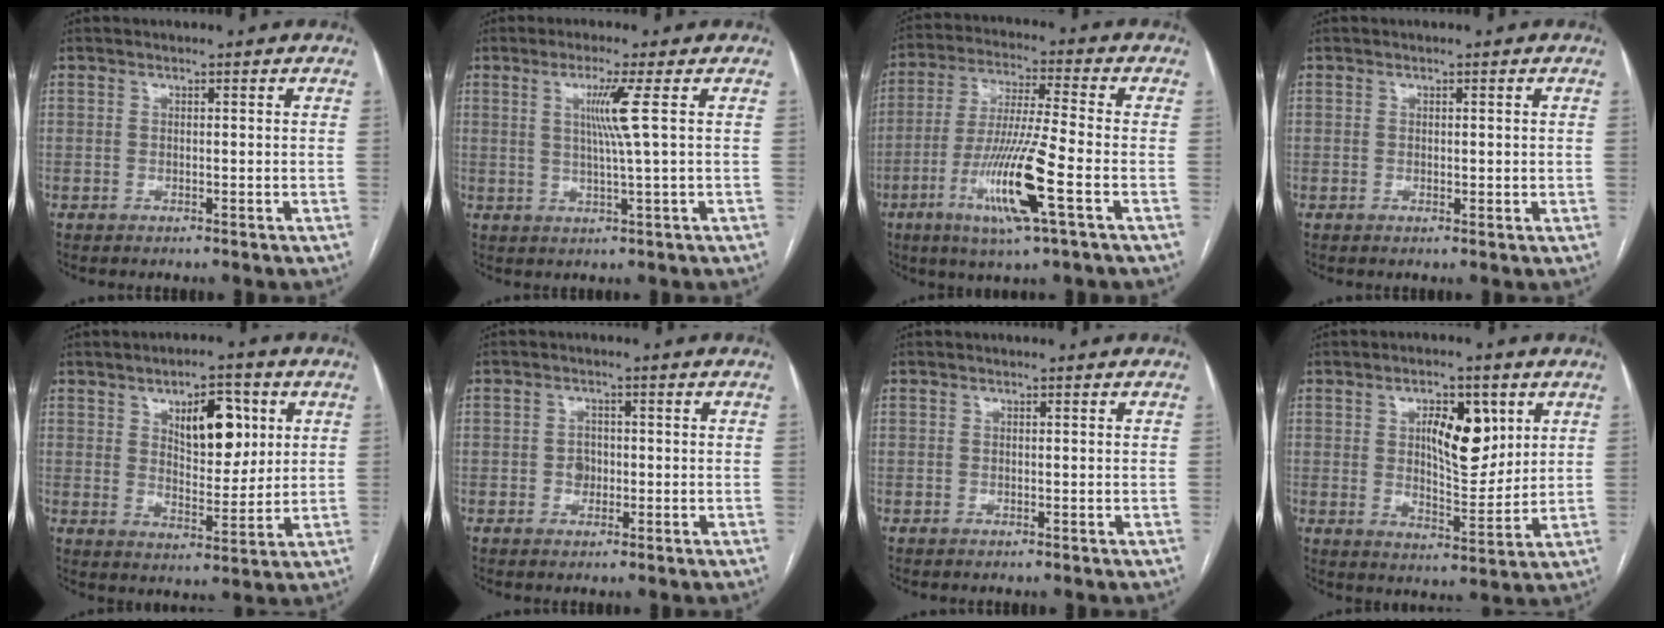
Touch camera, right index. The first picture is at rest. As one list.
[{"total": 5.1, "force": [1.3, -1.4, 4.8], "torque": [-0.093, -0.004, 0.026]}, {"total": 13.3, "force": [-4.8, 0.0, 12.5], "torque": [-0.248, -0.019, -0.091]}, {"total": 1.1, "force": [0.2, 0.7, 0.8], "torque": [-0.009, -0.002, 0.002]}, {"total": 9.4, "force": [3.6, 4.1, 7.7], "torque": [-0.112, 0.005, 0.059]}, {"total": 2.2, "force": [-0.3, 1.8, 1.1], "torque": [-0.013, 0.006, -0.004]}, {"total": 0.0}, {"total": 9.6, "force": [3.4, 3.9, 8.1], "torque": [-0.124, 0.002, 0.058]}]